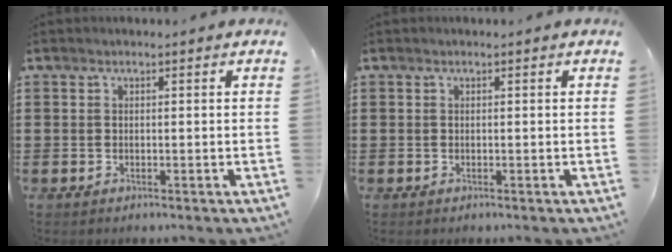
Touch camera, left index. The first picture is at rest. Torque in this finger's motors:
{"motor_torque": [-0.04, -0.01, 0.00, 0.00]}